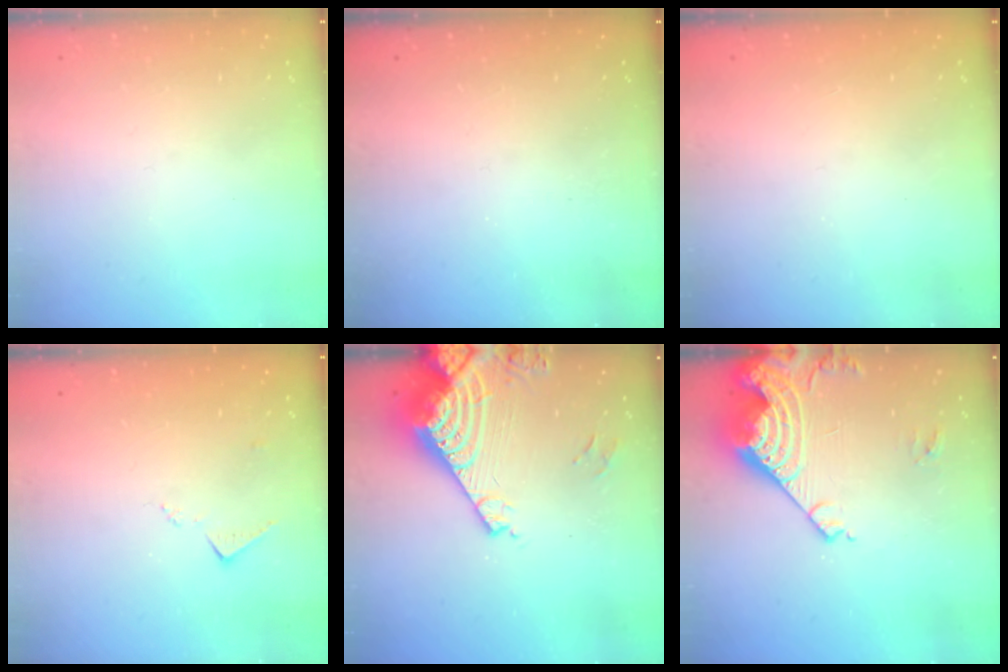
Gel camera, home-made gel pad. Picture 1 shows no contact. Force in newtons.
{"total": 0.8, "press": 0.8, "slide": 0.3}
{"total": 0.9, "press": 0.9, "slide": 0.1}
{"total": 6.8, "press": 6.8, "slide": 0.8}
{"total": 12.7, "press": 12.7, "slide": 1.3}
{"total": 16.5, "press": 16.5, "slide": 1.7}